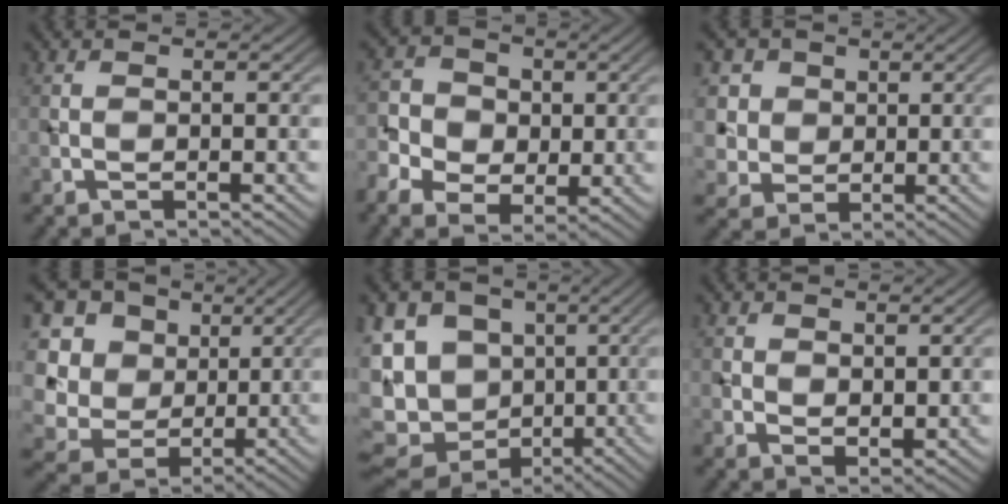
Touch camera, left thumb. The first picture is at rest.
{"total": 7.4, "force": [-1.2, 6.1, 4.0], "torque": [-0.097, -0.009, -0.029]}
{"total": 6.8, "force": [2.8, 5.9, 2.2], "torque": [-0.103, -0.006, 0.059]}
{"total": 14.4, "force": [3.9, 12.1, 6.9], "torque": [-0.249, 0.032, 0.087]}
{"total": 15.0, "force": [-0.3, 12.5, 8.2], "torque": [-0.215, -0.005, -0.006]}
{"total": 2.6, "force": [1.3, 1.6, 1.6], "torque": [-0.031, -0.009, 0.028]}